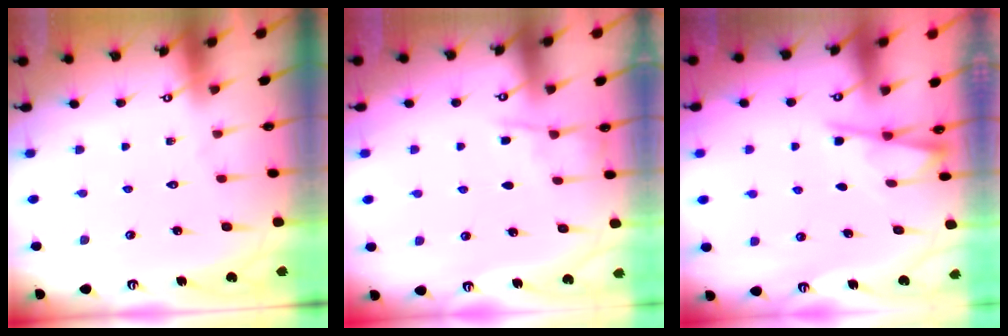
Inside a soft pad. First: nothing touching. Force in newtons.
{"total": 4.0, "press": 4.0, "slide": 0.5}
{"total": 2.4, "press": 2.4, "slide": 0.4}